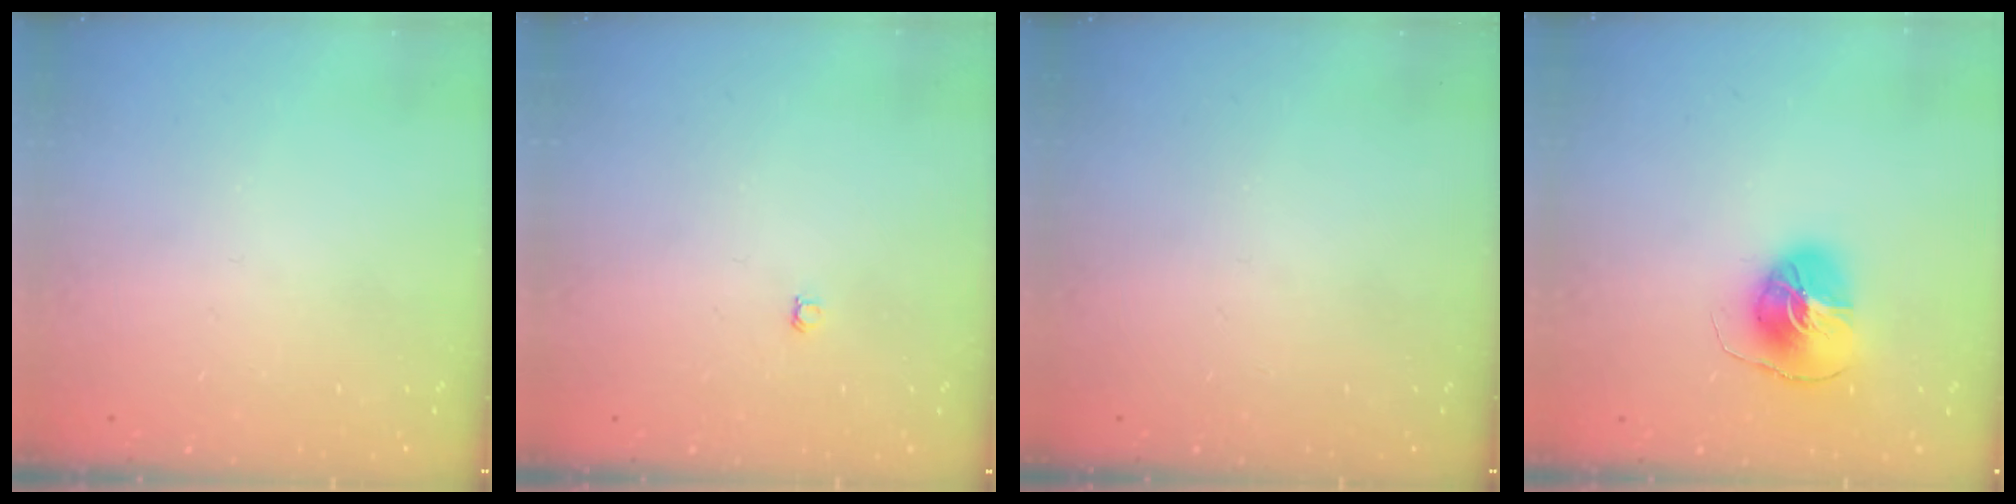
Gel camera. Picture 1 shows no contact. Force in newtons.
{"total": 3.0, "press": 3.0, "slide": 0.3}
{"total": 0.0}
{"total": 9.1, "press": 9.1, "slide": 0.5}